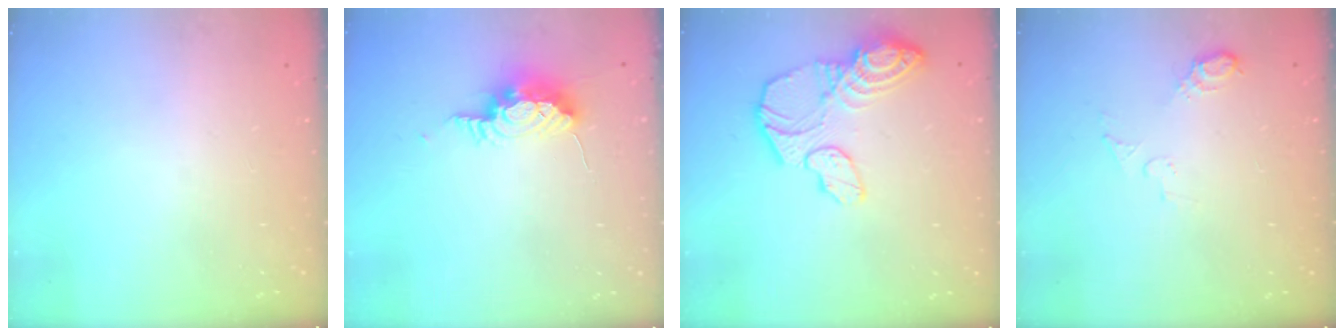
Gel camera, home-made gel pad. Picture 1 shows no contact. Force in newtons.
{"total": 11.7, "press": 9.7, "slide": 6.5}
{"total": 14.1, "press": 14.0, "slide": 1.4}
{"total": 5.6, "press": 5.6, "slide": 0.9}